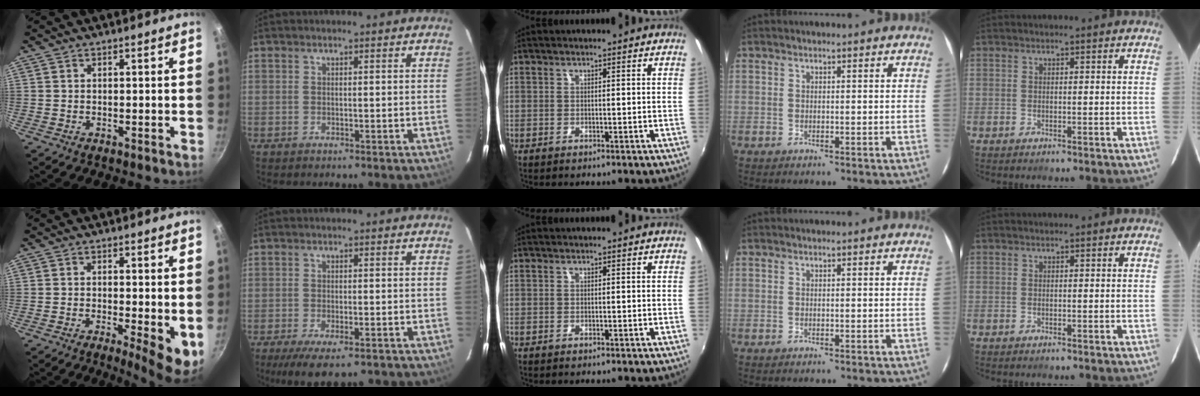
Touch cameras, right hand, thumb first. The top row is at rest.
{"thumb": {"total": 6.6, "force": [-1.1, 1.5, 6.3], "torque": [-0.085, -0.013, -0.012]}, "index": {"total": 8.7, "force": [-6.3, 2.6, 5.4], "torque": [-0.116, -0.032, -0.100]}}